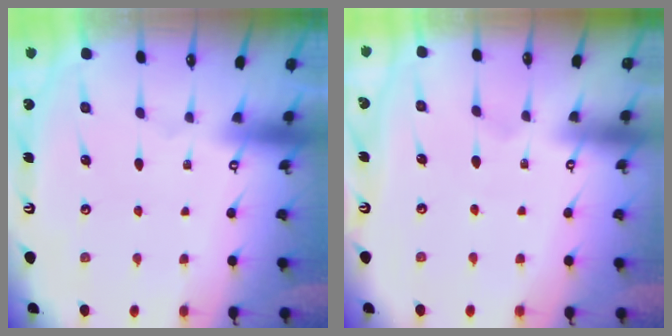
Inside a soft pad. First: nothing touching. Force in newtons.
{"total": 3.1, "press": 3.1, "slide": 0.2}